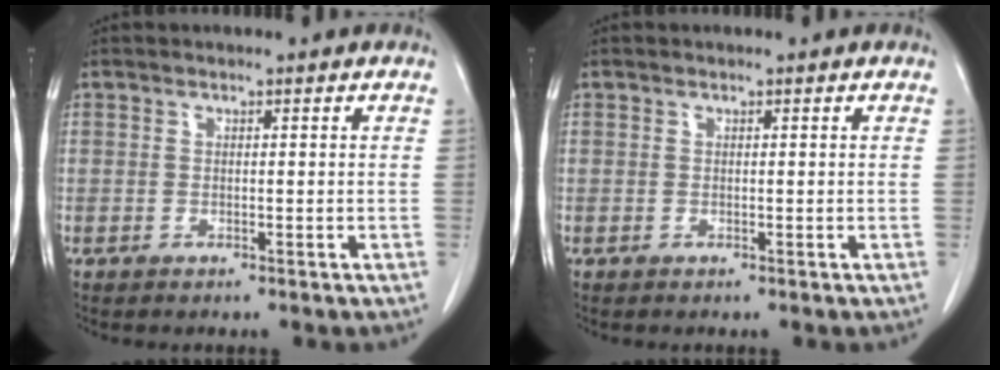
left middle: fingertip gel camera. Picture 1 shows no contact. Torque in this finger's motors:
{"motor_torque": [-0.12, 0.03, -0.04, 0.00]}